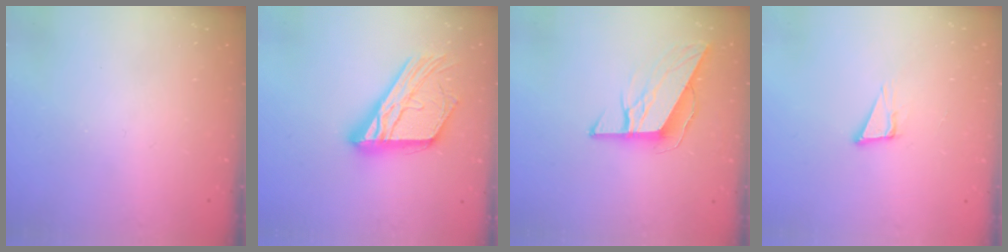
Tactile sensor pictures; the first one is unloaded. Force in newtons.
{"total": 21.6, "press": 21.5, "slide": 1.9}
{"total": 9.3, "press": 9.3, "slide": 0.6}
{"total": 4.9, "press": 3.8, "slide": 3.0}